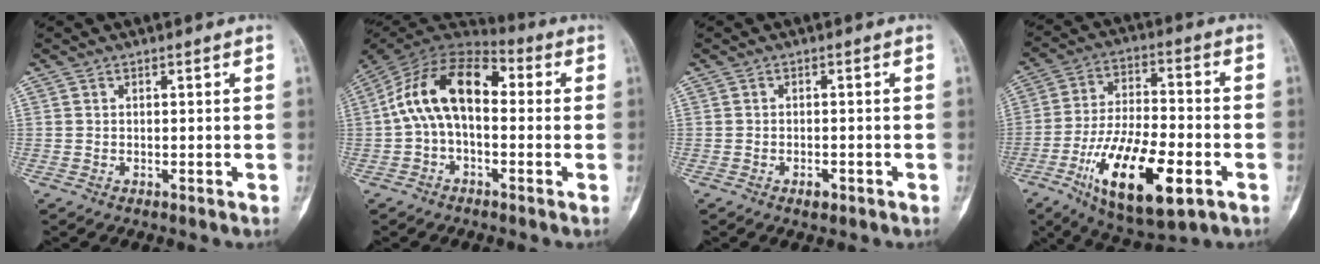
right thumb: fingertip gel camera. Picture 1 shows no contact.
{"total": 14.9, "force": [0.6, 8.8, 12.0], "torque": [-0.204, 0.046, -0.006]}
{"total": 1.7, "force": [-1.0, 0.8, 1.1], "torque": [-0.015, 0.004, -0.014]}
{"total": 19.8, "force": [-7.6, 7.7, 16.5], "torque": [-0.288, 0.020, -0.120]}